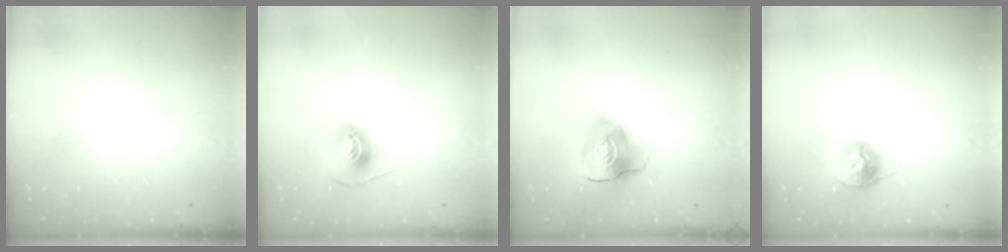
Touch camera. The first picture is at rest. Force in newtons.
{"total": 7.1, "press": 7.1, "slide": 0.4}
{"total": 10.6, "press": 10.5, "slide": 1.5}
{"total": 11.3, "press": 11.2, "slide": 0.8}